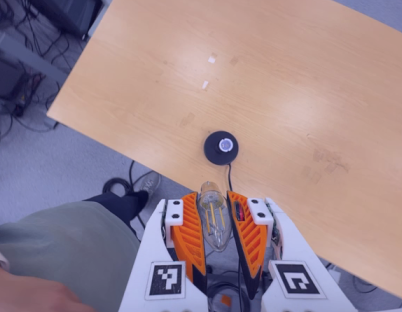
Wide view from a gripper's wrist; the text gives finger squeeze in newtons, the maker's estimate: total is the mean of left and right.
{"total": 19.8, "left": 20.9, "right": 18.6}